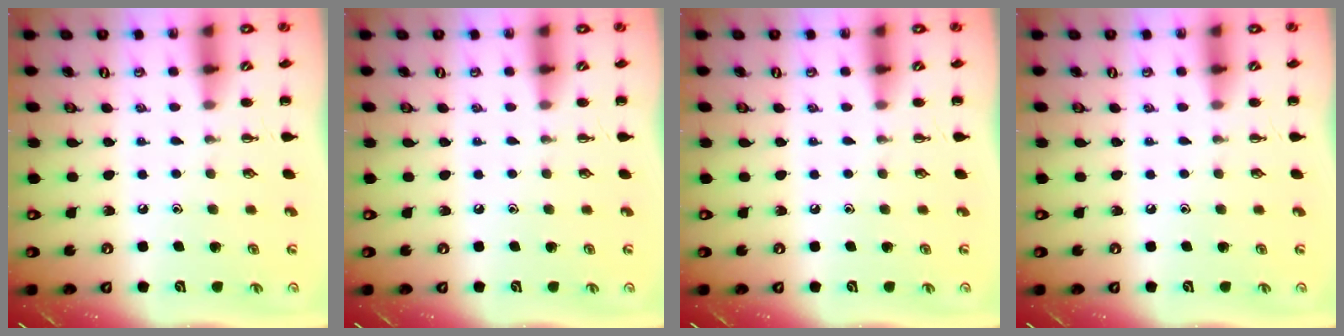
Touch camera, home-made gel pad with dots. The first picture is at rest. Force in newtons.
{"total": 0.0}
{"total": 0.0}
{"total": 0.0}